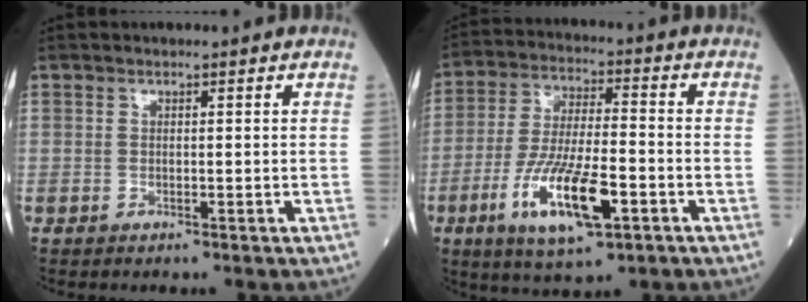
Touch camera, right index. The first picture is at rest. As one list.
[{"total": 14.5, "force": [-5.7, 3.6, 12.8], "torque": [-0.258, -0.016, -0.097]}]